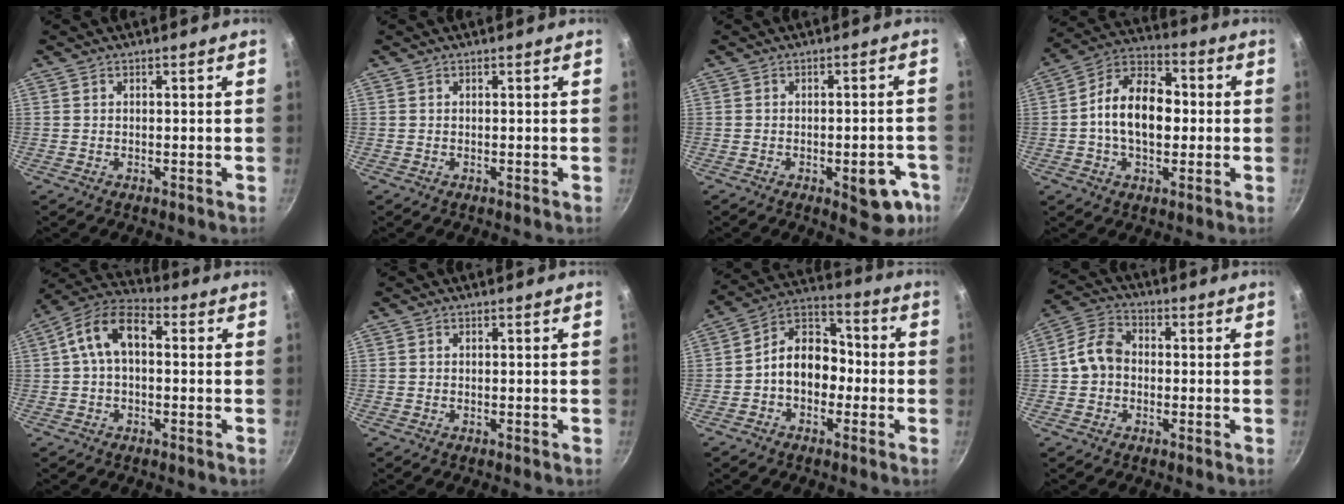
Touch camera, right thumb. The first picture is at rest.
{"total": 0.0}
{"total": 9.1, "force": [-3.5, 4.1, 7.3], "torque": [-0.053, 0.022, -0.037]}
{"total": 14.8, "force": [-0.2, 9.5, 11.2], "torque": [-0.153, 0.033, -0.022]}
{"total": 10.4, "force": [1.2, 6.3, 8.2], "torque": [-0.139, 0.035, 0.005]}
{"total": 0.0}
{"total": 11.4, "force": [-1.9, 8.5, 7.4], "torque": [-0.070, 0.048, -0.052]}
{"total": 7.5, "force": [-0.6, 6.0, 4.5], "torque": [-0.063, 0.025, -0.028]}